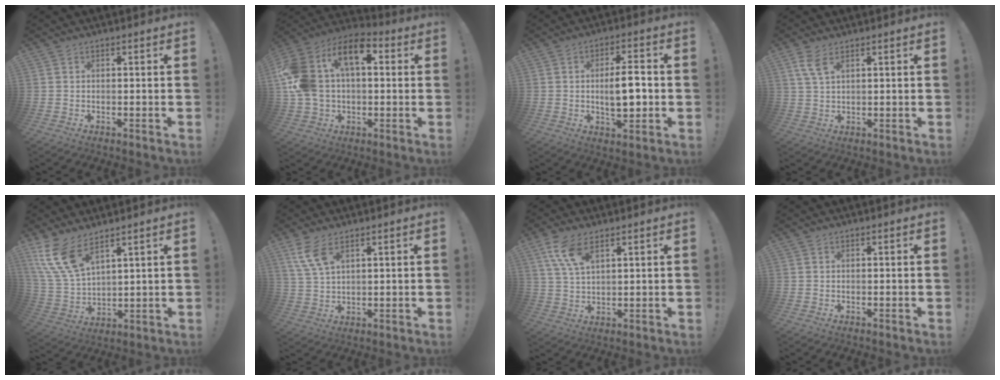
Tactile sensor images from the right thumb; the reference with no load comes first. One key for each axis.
{"total": 19.1, "fx": 5.3, "fy": 12.5, "fz": 13.4, "tx": -0.262, "ty": -0.002, "tz": 0.097}
{"total": 9.4, "fx": -0.6, "fy": 3.6, "fz": 8.6, "tx": -0.139, "ty": 0.000, "tz": -0.016}
{"total": 5.0, "fx": 2.8, "fy": 1.9, "fz": 3.6, "tx": -0.070, "ty": -0.007, "tz": 0.052}
{"total": 11.9, "fx": 8.1, "fy": 4.6, "fz": 7.4, "tx": -0.163, "ty": -0.042, "tz": 0.158}
{"total": 7.4, "fx": 4.4, "fy": 3.0, "fz": 5.1, "tx": -0.107, "ty": -0.019, "tz": 0.083}
{"total": 8.5, "fx": 5.0, "fy": 3.4, "fz": 5.9, "tx": -0.118, "ty": -0.013, "tz": 0.096}
{"total": 0.0}